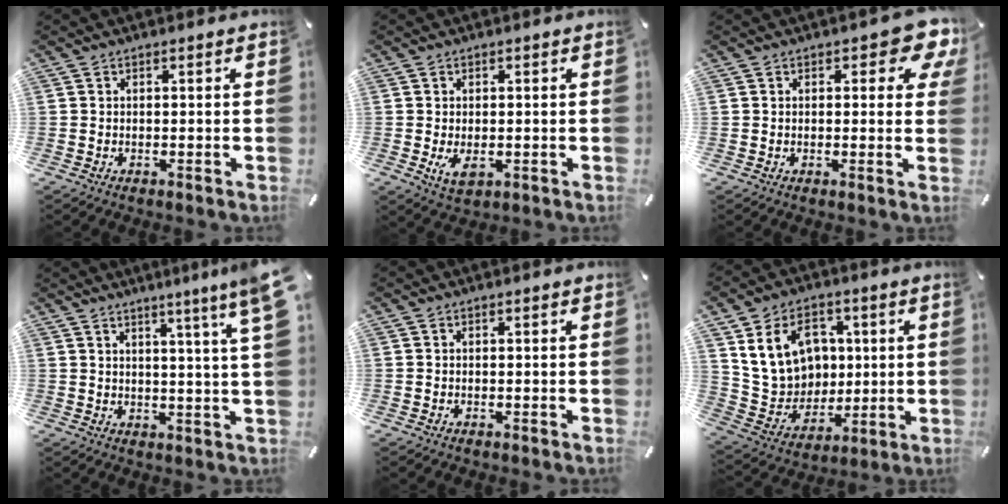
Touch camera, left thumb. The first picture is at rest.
{"total": 3.6, "force": [-0.6, 2.3, 2.8], "torque": [-0.052, -0.011, -0.016]}
{"total": 6.8, "force": [3.4, 3.3, 4.9], "torque": [-0.047, -0.015, 0.050]}
{"total": 8.0, "force": [4.9, -0.8, 6.2], "torque": [-0.098, -0.029, 0.076]}
{"total": 0.0}
{"total": 15.6, "force": [4.7, 12.9, 7.3], "torque": [-0.144, -0.006, 0.100]}